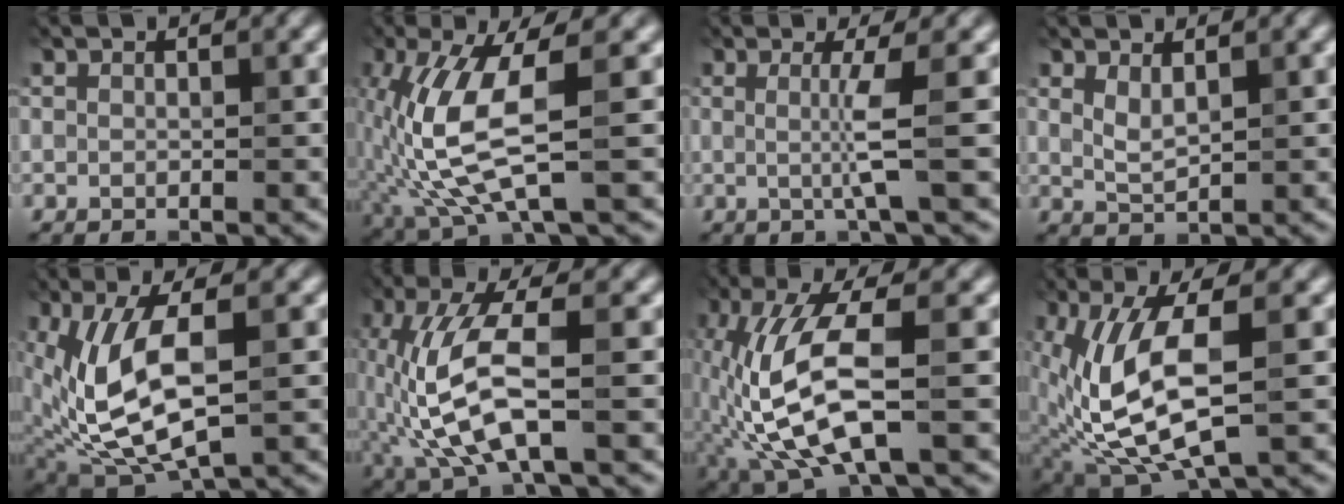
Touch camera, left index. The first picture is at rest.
{"total": 7.9, "force": [-1.2, 2.0, 7.5], "torque": [-0.177, -0.003, -0.008]}
{"total": 2.8, "force": [-0.3, 0.0, 2.8], "torque": [-0.060, 0.001, 0.000]}
{"total": 1.1, "force": [0.7, 0.2, 0.9], "torque": [-0.029, -0.002, 0.027]}
{"total": 8.9, "force": [0.0, 3.6, 8.2], "torque": [-0.191, -0.004, 0.013]}
{"total": 7.5, "force": [-1.8, 2.2, 7.0], "torque": [-0.167, 0.004, -0.019]}
{"total": 8.4, "force": [-2.4, 2.5, 7.7], "torque": [-0.175, 0.008, -0.034]}
{"total": 8.8, "force": [-0.8, 3.0, 8.3], "torque": [-0.184, -0.003, -0.004]}